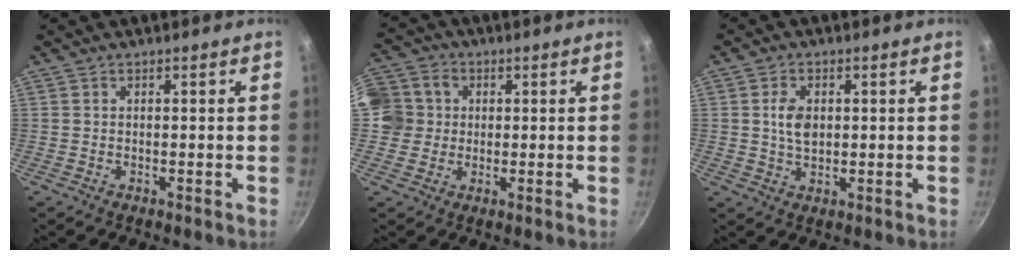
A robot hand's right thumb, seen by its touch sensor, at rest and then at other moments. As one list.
[{"total": 10.9, "force": [1.1, 10.2, 3.8], "torque": [-0.062, 0.018, 0.009]}, {"total": 5.1, "force": [0.8, 3.4, 3.7], "torque": [-0.059, -0.002, 0.014]}]